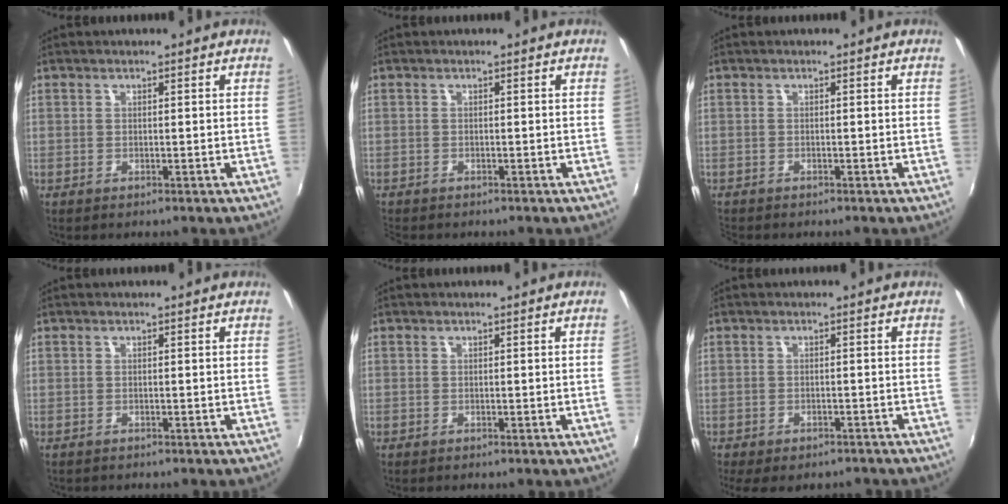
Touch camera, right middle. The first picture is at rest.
{"total": 1.5, "force": [-1.4, 0.5, 0.3], "torque": [-0.009, -0.010, -0.023]}
{"total": 1.0, "force": [-1.0, 0.3, 0.1], "torque": [-0.005, -0.006, -0.019]}
{"total": 0.6, "force": [-0.5, 0.3, 0.0], "torque": [-0.001, -0.002, -0.009]}
{"total": 0.5, "force": [0.0, -0.3, 0.4], "torque": [-0.003, -0.002, 0.000]}
{"total": 7.9, "force": [-6.2, 3.0, 3.9], "torque": [-0.086, -0.029, -0.086]}